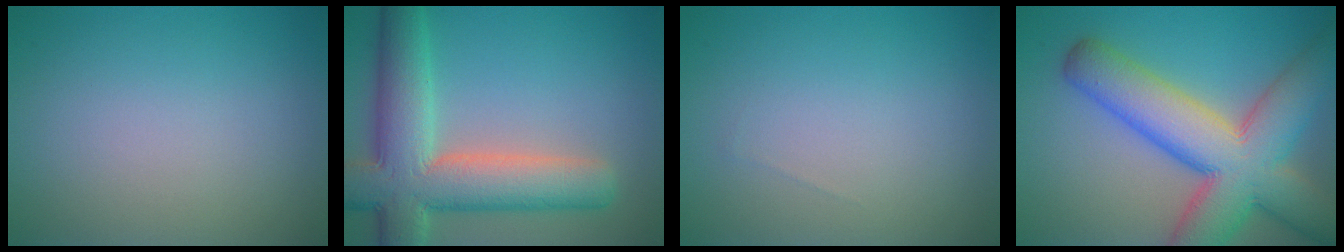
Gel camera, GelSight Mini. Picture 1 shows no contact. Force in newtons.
{"total": 10.1, "press": 10.1, "slide": 1.0}
{"total": 0.0}
{"total": 12.1, "press": 12.0, "slide": 0.5}